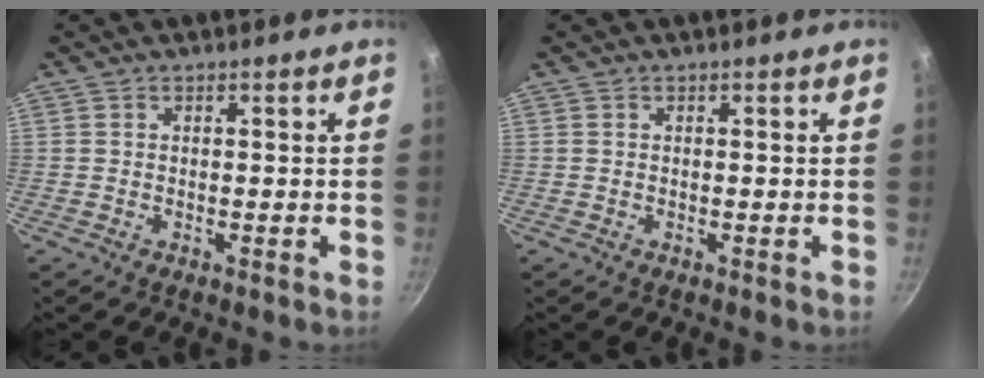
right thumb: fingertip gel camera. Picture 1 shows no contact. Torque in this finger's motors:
{"motor_torque": [0.00, 0.00, 0.00, 0.00, 0.00]}